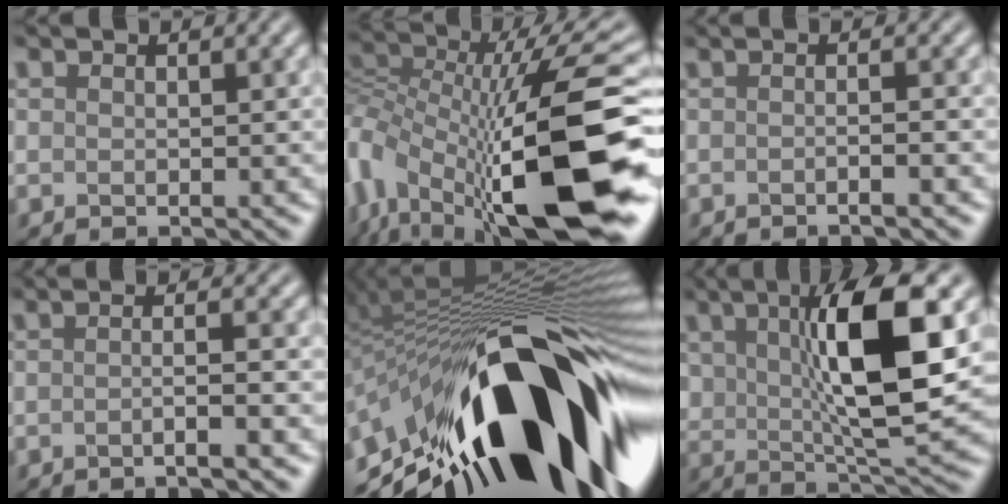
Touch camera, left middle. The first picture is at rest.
{"total": 16.4, "force": [-3.7, 7.6, 14.1], "torque": [-0.251, 0.001, -0.066]}
{"total": 3.3, "force": [-0.3, 1.3, 3.0], "torque": [-0.014, 0.001, -0.031]}
{"total": 3.5, "force": [-0.8, 0.9, 3.2], "torque": [-0.026, -0.004, -0.025]}
{"total": 19.1, "force": [-6.1, 7.3, 16.6], "torque": [-0.243, 0.005, -0.112]}
{"total": 10.0, "force": [2.6, 3.1, 9.2], "torque": [-0.156, -0.002, 0.047]}